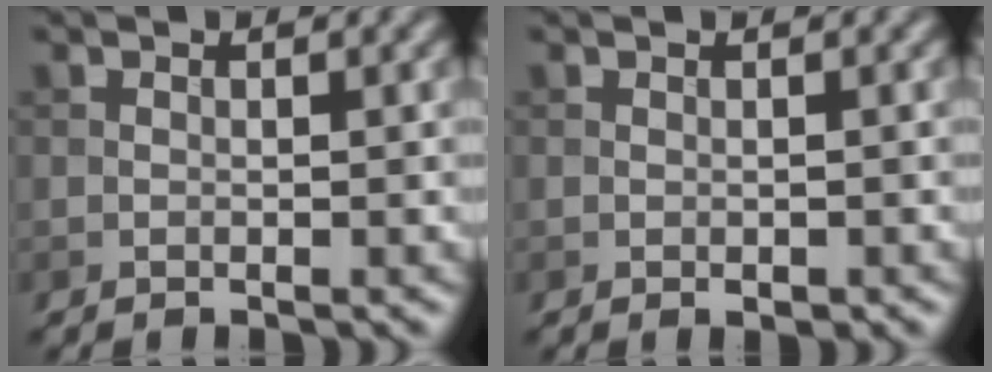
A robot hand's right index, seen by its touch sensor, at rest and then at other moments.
{"total": 0.6, "force": [-0.3, 0.3, 0.5], "torque": [-0.006, -0.001, -0.002]}